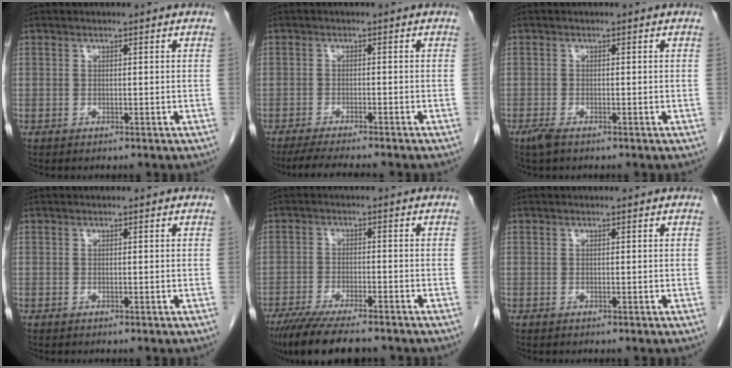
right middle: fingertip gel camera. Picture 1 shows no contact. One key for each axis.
{"total": 7.4, "fx": -6.4, "fy": 0.0, "fz": 3.6, "tx": -0.052, "ty": -0.019, "tz": -0.100}
{"total": 1.9, "fx": -1.4, "fy": 0.5, "fz": 1.3, "tx": -0.033, "ty": -0.006, "tz": -0.025}
{"total": 0.0}
{"total": 11.7, "fx": -9.5, "fy": 2.1, "fz": 6.4, "tx": -0.104, "ty": -0.024, "tz": -0.150}
{"total": 0.0}